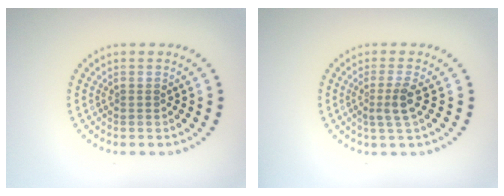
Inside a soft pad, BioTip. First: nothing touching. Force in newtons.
{"total": 2.3, "press": 1.8, "slide": 1.4}